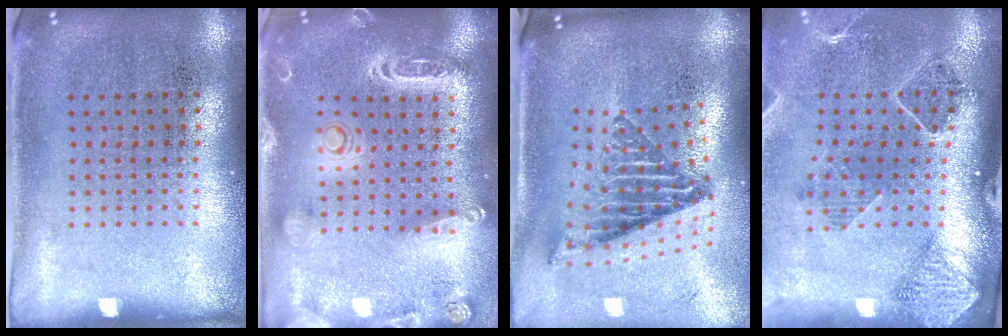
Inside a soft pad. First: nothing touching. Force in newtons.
{"total": 2.3, "press": 2.1, "slide": 0.9}
{"total": 2.1, "press": 1.5, "slide": 1.6}
{"total": 1.6, "press": 1.6, "slide": 0.2}